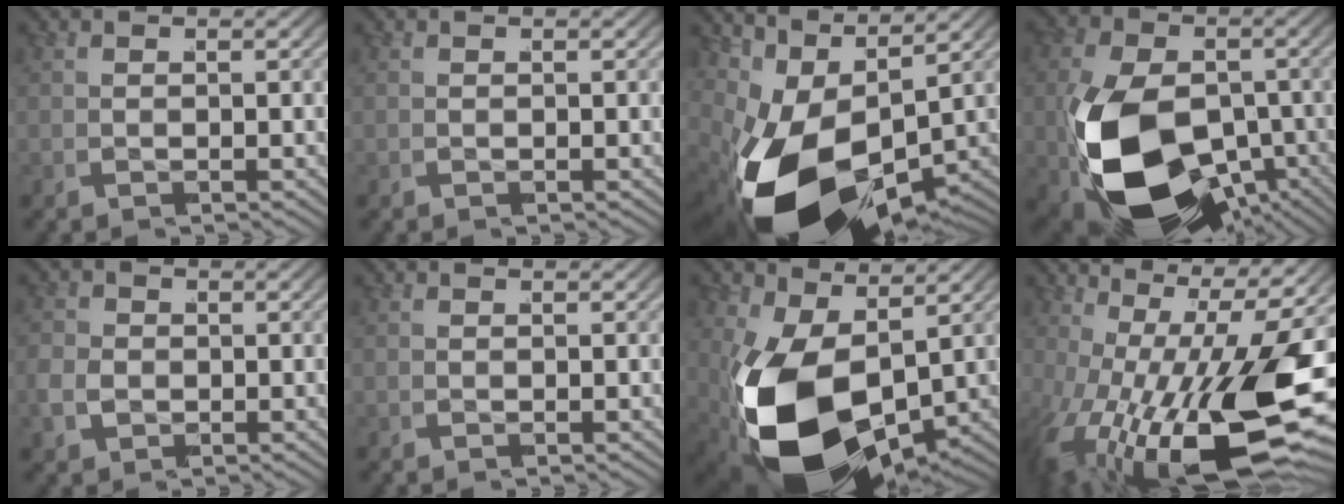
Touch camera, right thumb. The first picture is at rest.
{"total": 0.0}
{"total": 17.2, "force": [-4.9, 9.9, 13.2], "torque": [-0.262, -0.060, -0.049]}
{"total": 19.2, "force": [-6.9, 12.3, 13.1], "torque": [-0.306, -0.088, -0.074]}
{"total": 3.0, "force": [-1.1, 2.7, 0.9], "torque": [-0.036, -0.007, -0.021]}
{"total": 0.0}
{"total": 16.8, "force": [-4.5, 10.0, 12.7], "torque": [-0.288, -0.073, -0.039]}
{"total": 19.9, "force": [-3.5, 11.5, 15.8], "torque": [-0.289, -0.068, -0.025]}